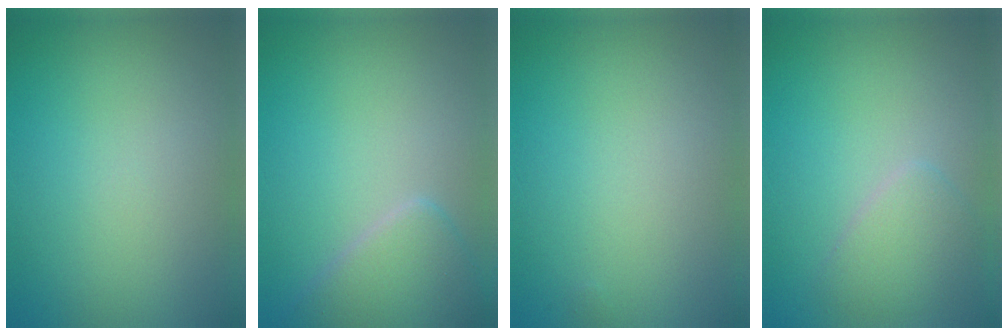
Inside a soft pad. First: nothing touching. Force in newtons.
{"total": 3.6, "press": 3.6, "slide": 0.1}
{"total": 0.0}
{"total": 2.4, "press": 2.4, "slide": 0.1}